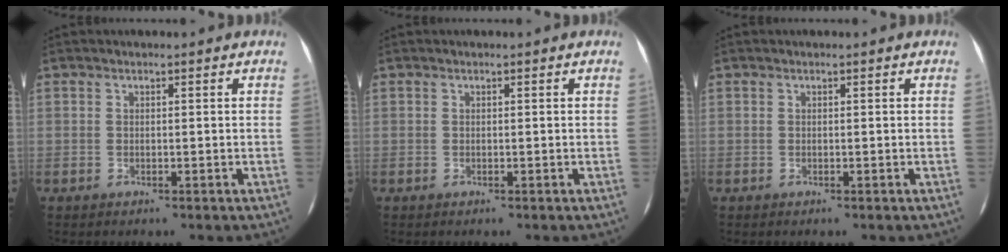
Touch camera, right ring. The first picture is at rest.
{"total": 0.0}
{"total": 0.0}